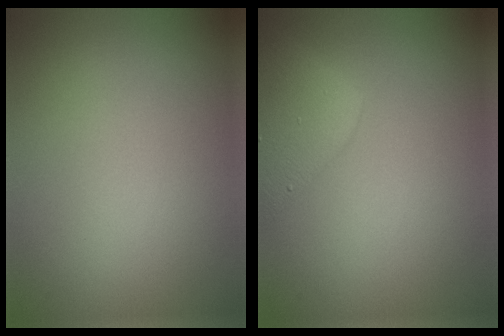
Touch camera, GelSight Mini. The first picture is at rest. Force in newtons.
{"total": 2.9, "press": 2.9, "slide": 0.0}